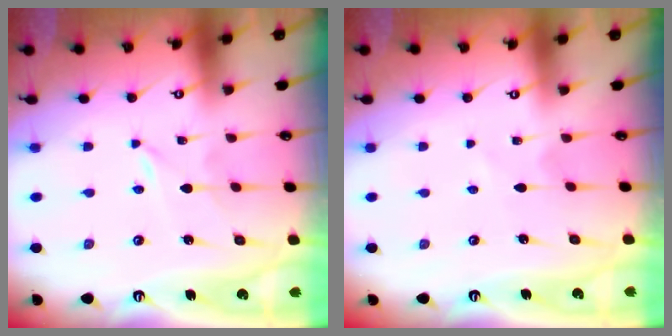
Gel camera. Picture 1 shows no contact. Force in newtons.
{"total": 2.2, "press": 2.2, "slide": 0.3}